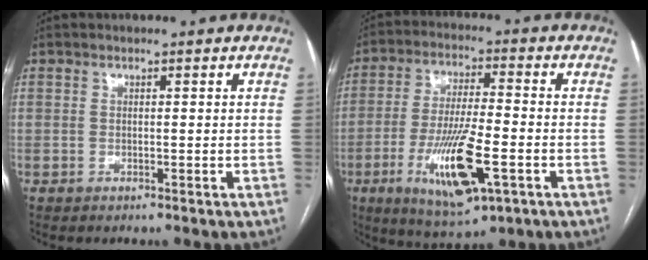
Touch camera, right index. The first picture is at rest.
{"total": 14.0, "force": [-5.0, 2.8, 12.8], "torque": [-0.245, -0.020, -0.078]}